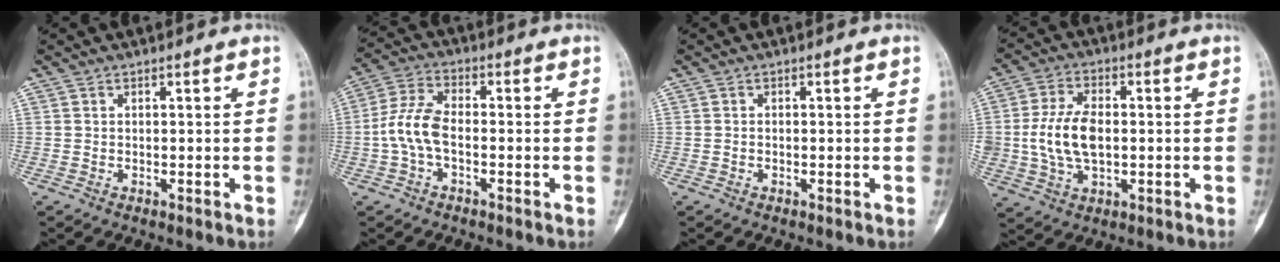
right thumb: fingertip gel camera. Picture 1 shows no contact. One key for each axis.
{"total": 7.6, "fx": -1.5, "fy": 4.1, "fz": 6.2, "tx": -0.139, "ty": 0.025, "tz": -0.037}
{"total": 0.0}
{"total": 10.7, "fx": -0.3, "fy": 6.4, "fz": 8.6, "tx": -0.168, "ty": 0.008, "tz": -0.002}